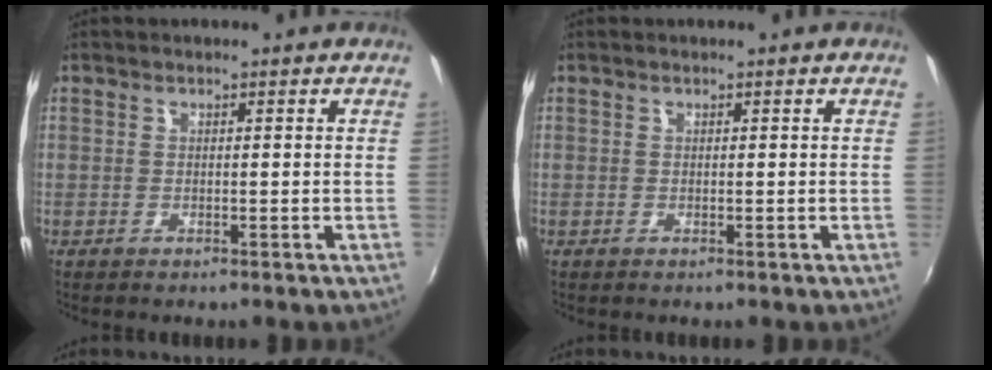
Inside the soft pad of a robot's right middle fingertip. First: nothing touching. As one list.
[{"total": 0.0}]